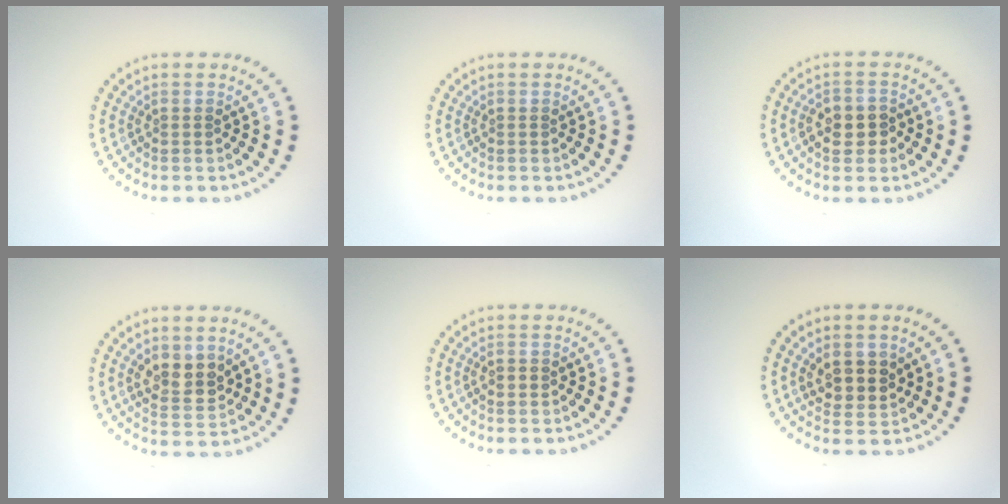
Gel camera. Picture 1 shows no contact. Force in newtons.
{"total": 0.0}
{"total": 2.8, "press": 2.8, "slide": 0.6}
{"total": 2.8, "press": 2.7, "slide": 0.9}
{"total": 1.1, "press": 1.1, "slide": 0.1}
{"total": 2.7, "press": 2.5, "slide": 1.0}